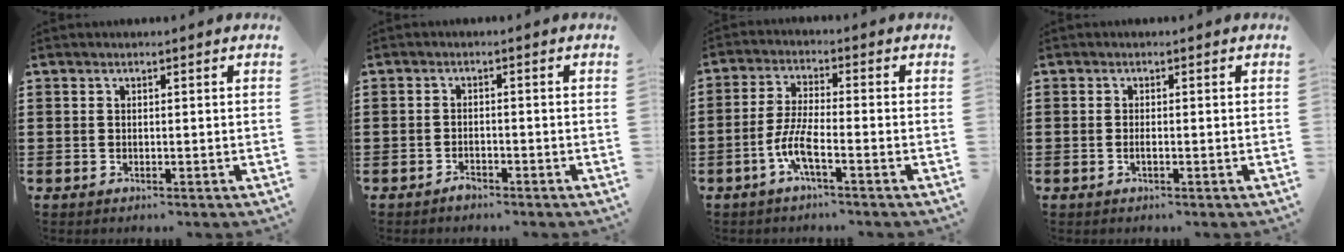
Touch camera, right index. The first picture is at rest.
{"total": 1.5, "force": [-1.4, 0.4, 0.4], "torque": [-0.013, -0.003, -0.026]}
{"total": 5.9, "force": [-2.9, 0.7, 5.1], "torque": [-0.128, -0.018, -0.061]}
{"total": 0.8, "force": [-0.3, 0.0, 0.7], "torque": [-0.015, -0.007, -0.003]}